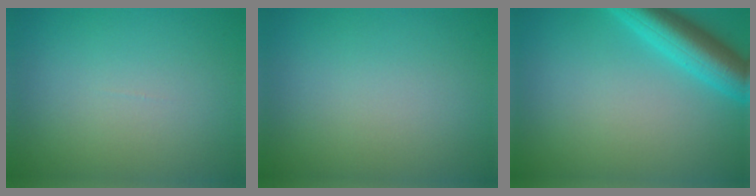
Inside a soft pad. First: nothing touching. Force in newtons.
{"total": 0.0}
{"total": 5.6, "press": 5.6, "slide": 0.3}